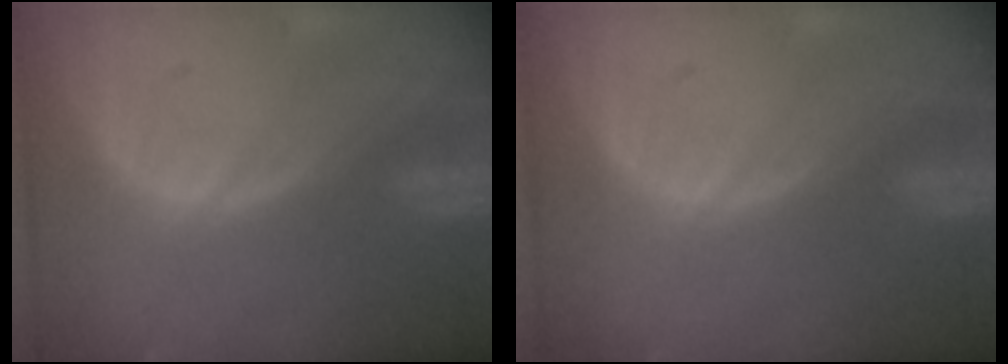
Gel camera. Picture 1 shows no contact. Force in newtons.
{"total": 0.0}